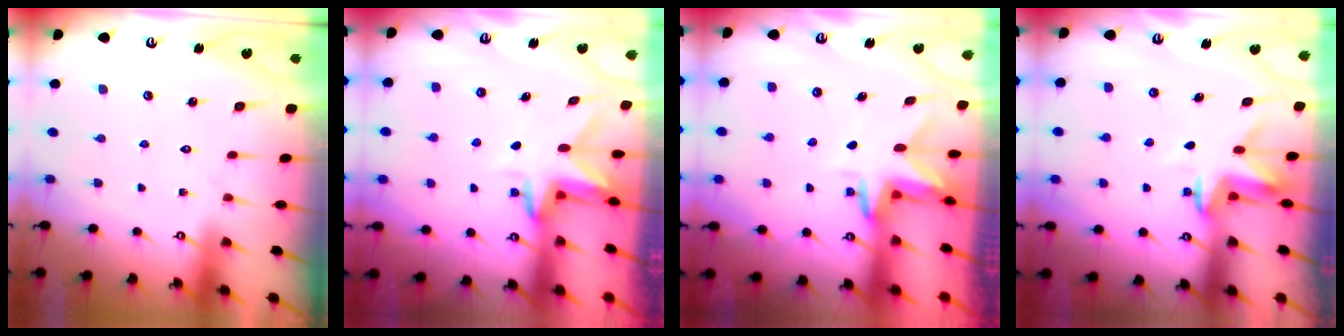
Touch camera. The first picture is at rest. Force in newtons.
{"total": 3.1, "press": 3.1, "slide": 0.3}
{"total": 3.0, "press": 3.0, "slide": 0.2}
{"total": 3.5, "press": 3.4, "slide": 0.3}